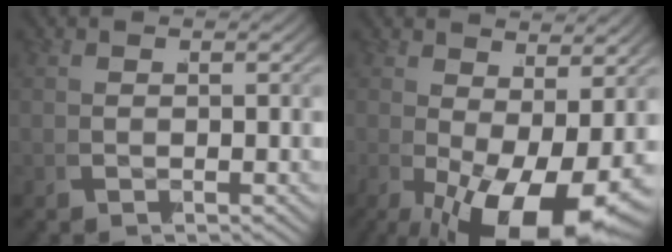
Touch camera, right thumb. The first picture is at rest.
{"total": 9.4, "force": [-2.1, 4.3, 8.0], "torque": [-0.112, -0.039, -0.012]}